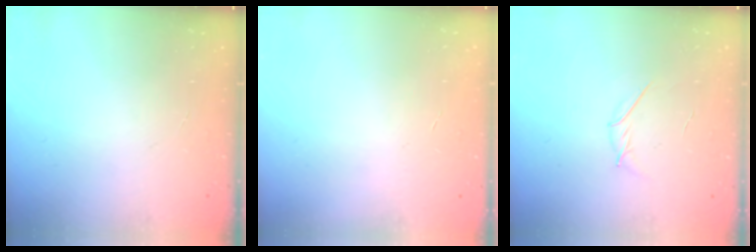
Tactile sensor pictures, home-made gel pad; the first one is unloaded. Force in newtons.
{"total": 0.6, "press": 0.6, "slide": 0.2}
{"total": 3.3, "press": 3.2, "slide": 0.8}